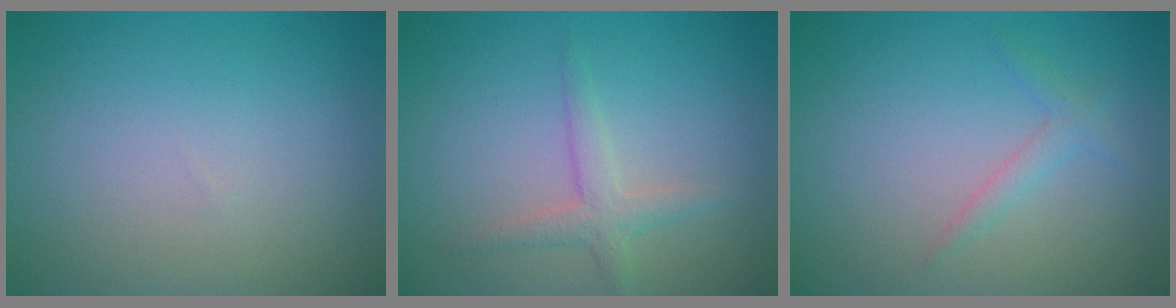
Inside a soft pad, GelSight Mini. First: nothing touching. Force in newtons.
{"total": 2.2, "press": 2.2, "slide": 0.1}
{"total": 1.3, "press": 1.3, "slide": 0.1}